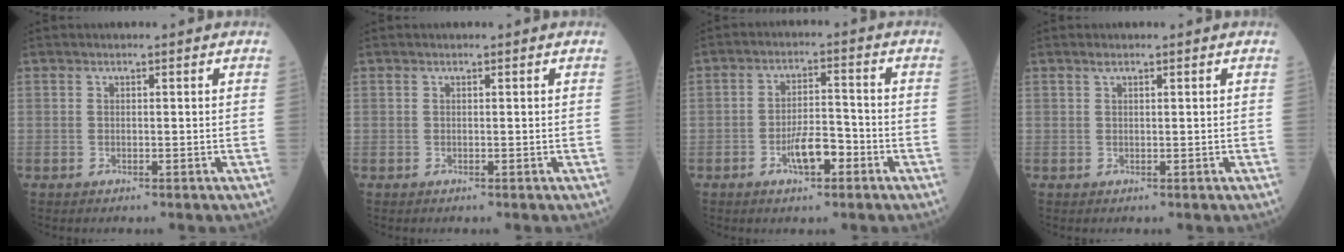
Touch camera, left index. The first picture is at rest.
{"total": 0.0}
{"total": 5.7, "force": [-2.9, 2.1, 4.5], "torque": [-0.087, 0.001, -0.050]}
{"total": 0.9, "force": [0.6, 0.2, 0.6], "torque": [-0.017, 0.007, 0.015]}